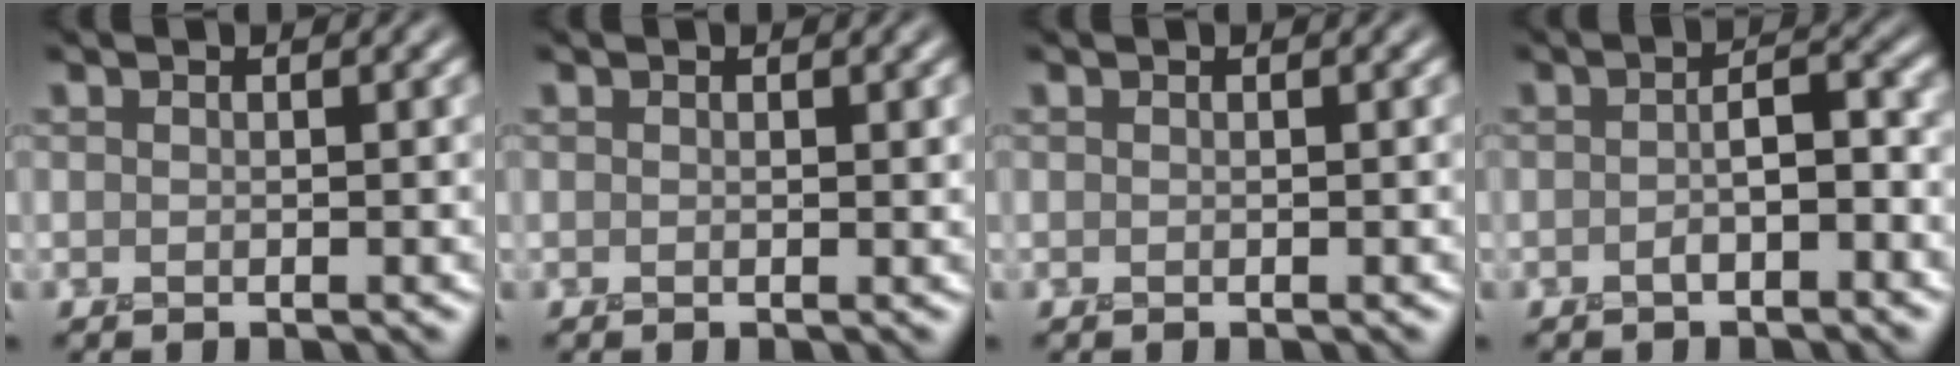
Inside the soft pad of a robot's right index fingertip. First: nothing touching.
{"total": 0.0}
{"total": 0.0}
{"total": 2.4, "force": [-0.9, 0.8, 2.1], "torque": [-0.041, 0.006, -0.017]}